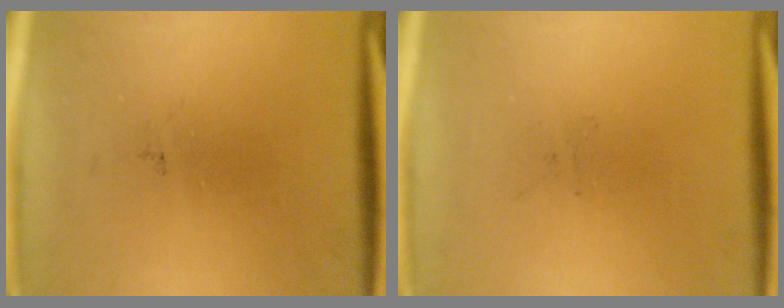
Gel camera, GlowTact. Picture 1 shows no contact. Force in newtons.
{"total": 0.0}